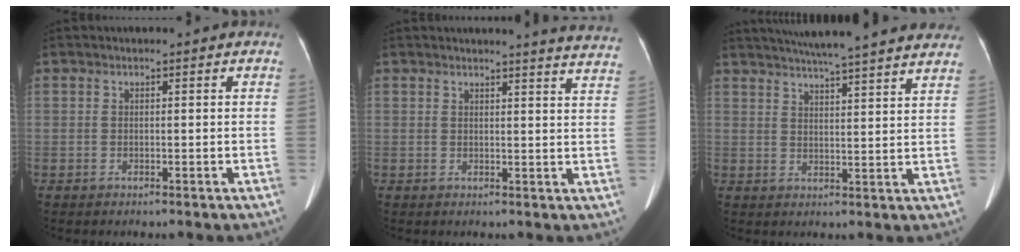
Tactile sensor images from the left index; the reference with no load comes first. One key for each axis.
{"total": 11.4, "fx": 11.1, "fy": -0.5, "fz": 2.5, "tx": -0.017, "ty": -0.072, "tz": 0.093}
{"total": 22.9, "fx": 20.4, "fy": 1.2, "fz": 10.3, "tx": -0.162, "ty": 0.005, "tz": 0.261}